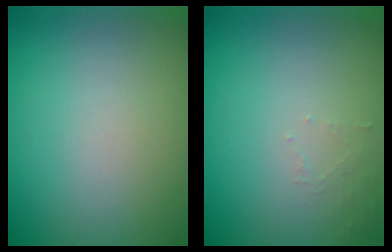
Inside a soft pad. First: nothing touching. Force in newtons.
{"total": 1.0, "press": 1.0, "slide": 0.2}